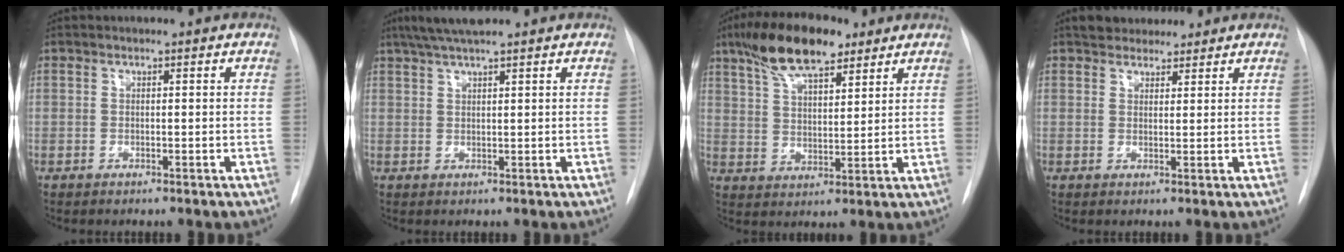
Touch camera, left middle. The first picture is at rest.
{"total": 5.3, "force": [4.2, 0.1, 3.1], "torque": [-0.059, 0.022, 0.077]}
{"total": 12.0, "force": [8.2, 3.7, 7.9], "torque": [-0.150, 0.019, 0.150]}
{"total": 4.8, "force": [4.1, 2.2, 1.2], "torque": [-0.008, 0.015, 0.065]}